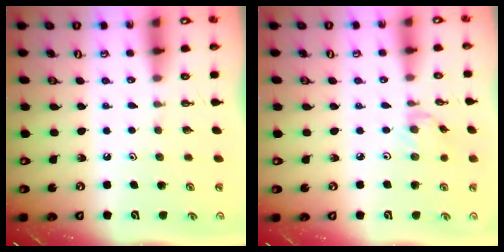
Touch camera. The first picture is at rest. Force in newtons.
{"total": 1.5, "press": 1.5, "slide": 0.3}